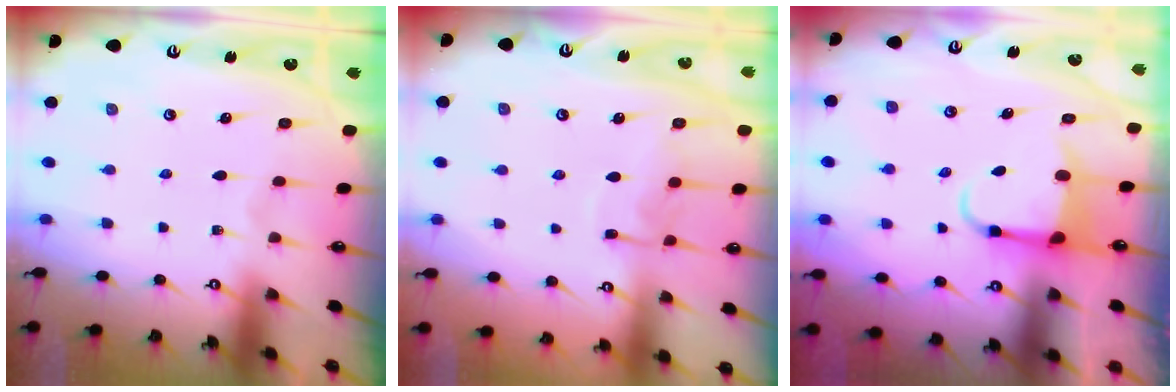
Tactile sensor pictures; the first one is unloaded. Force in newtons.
{"total": 7.3, "press": 7.3, "slide": 0.7}
{"total": 3.9, "press": 3.7, "slide": 1.1}